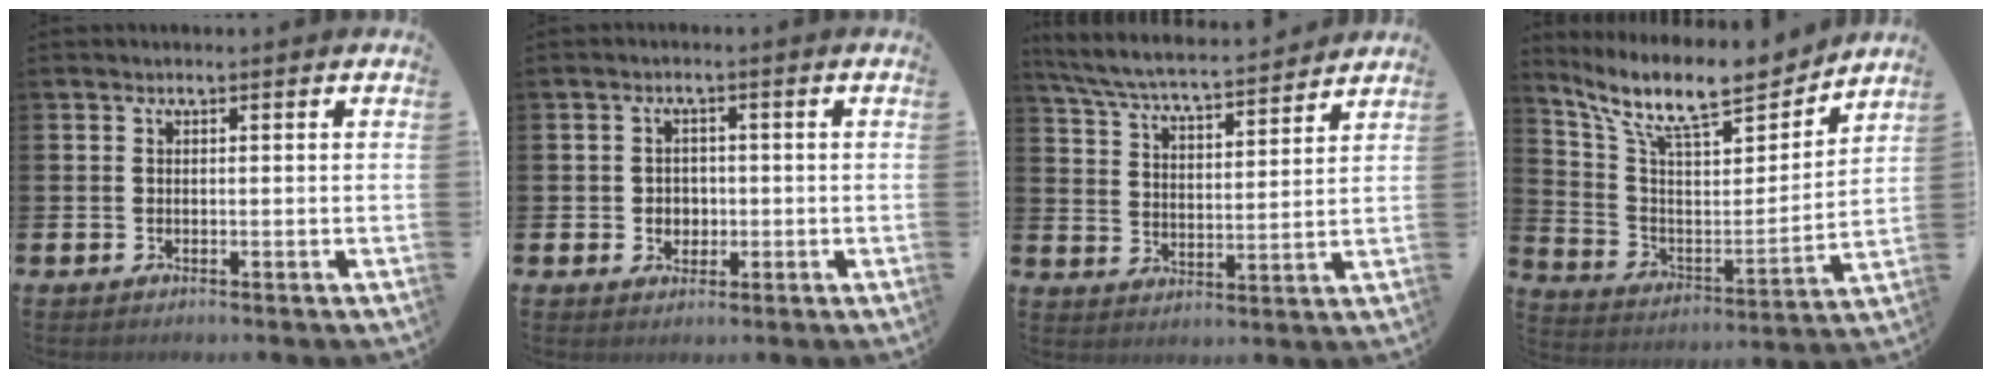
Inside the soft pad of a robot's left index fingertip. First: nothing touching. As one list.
[{"total": 2.3, "force": [-0.1, 2.2, 0.7], "torque": [-0.005, 0.003, -0.009]}, {"total": 5.9, "force": [5.6, 0.4, 2.0], "torque": [-0.067, -0.044, 0.094]}, {"total": 11.0, "force": [9.2, 2.6, 5.5], "torque": [-0.130, -0.058, 0.157]}]